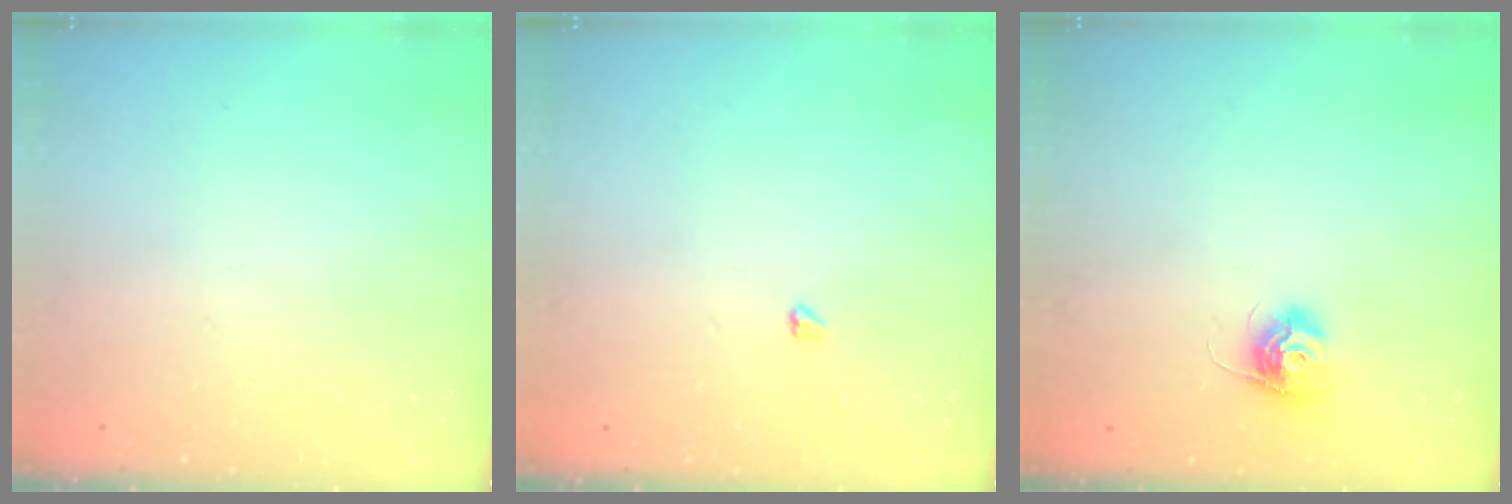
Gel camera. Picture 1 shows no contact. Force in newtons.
{"total": 2.4, "press": 2.4, "slide": 0.4}
{"total": 10.3, "press": 10.3, "slide": 0.5}